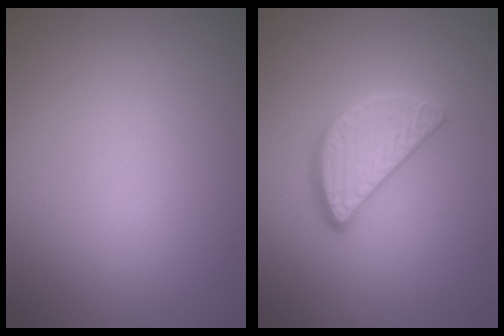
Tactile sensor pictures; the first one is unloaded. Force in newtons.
{"total": 3.9, "press": 3.1, "slide": 2.4}